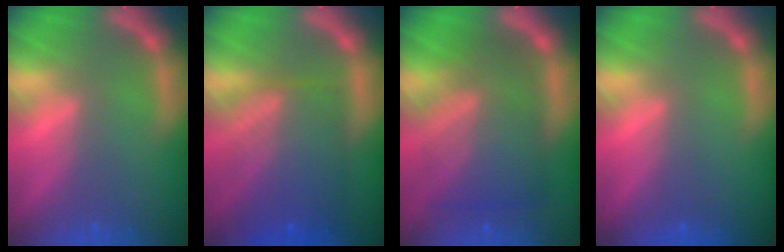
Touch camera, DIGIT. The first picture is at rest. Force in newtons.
{"total": 8.5}
{"total": 9.0}
{"total": 0.0}